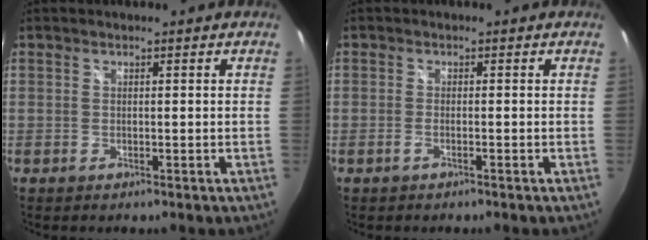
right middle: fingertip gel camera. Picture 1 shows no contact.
{"total": 1.0, "force": [-0.7, 0.1, 0.7], "torque": [-0.016, 0.001, -0.016]}